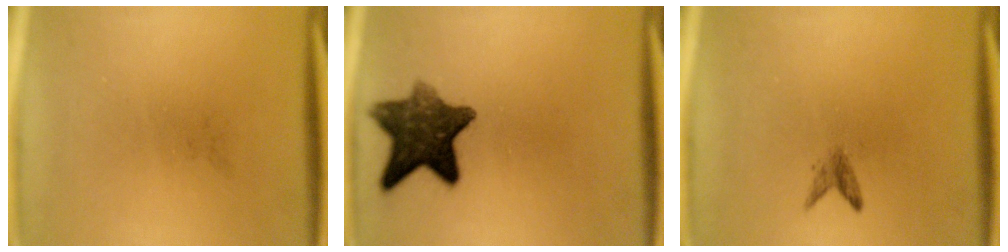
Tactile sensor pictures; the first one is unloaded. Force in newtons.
{"total": 10.3}
{"total": 1.3}